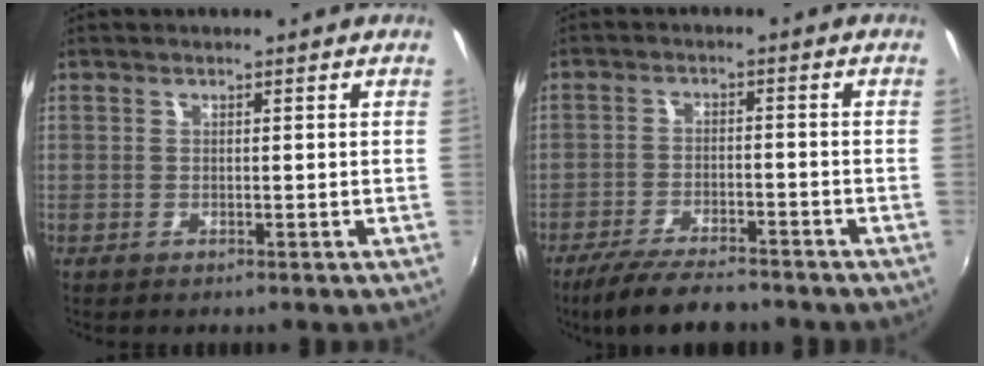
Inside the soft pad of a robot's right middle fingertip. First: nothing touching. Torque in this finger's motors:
{"motor_torque": [1.11, -1.02, 0.43, 0.15]}